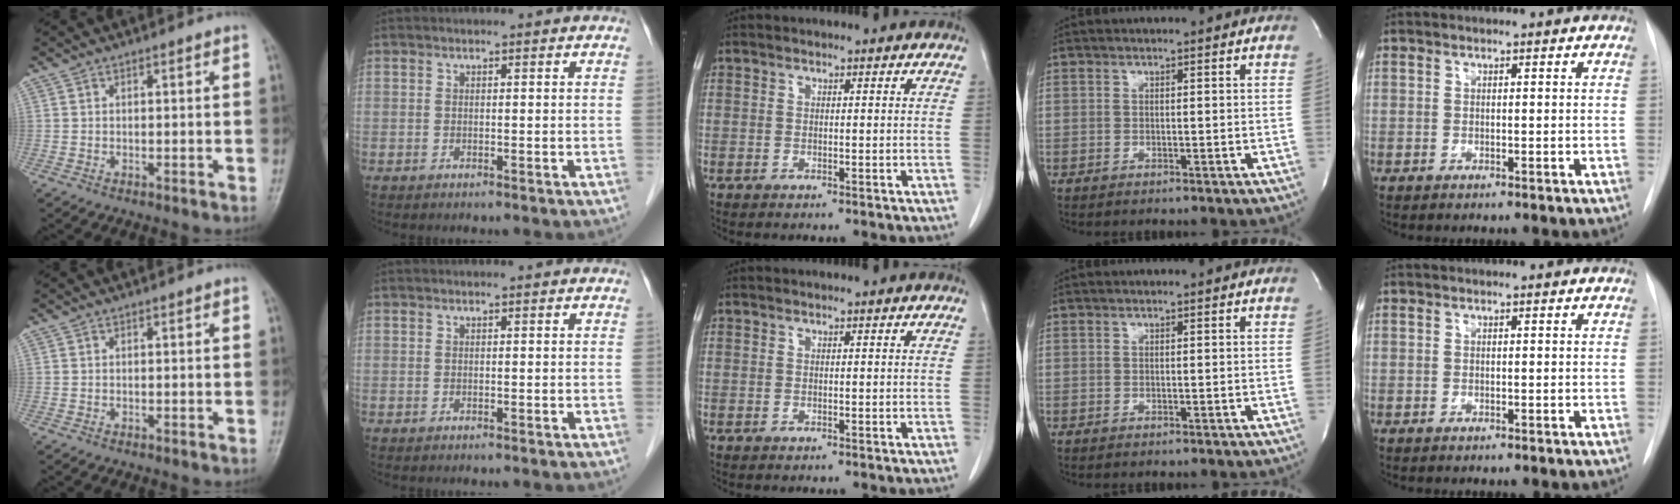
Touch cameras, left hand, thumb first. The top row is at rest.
{}